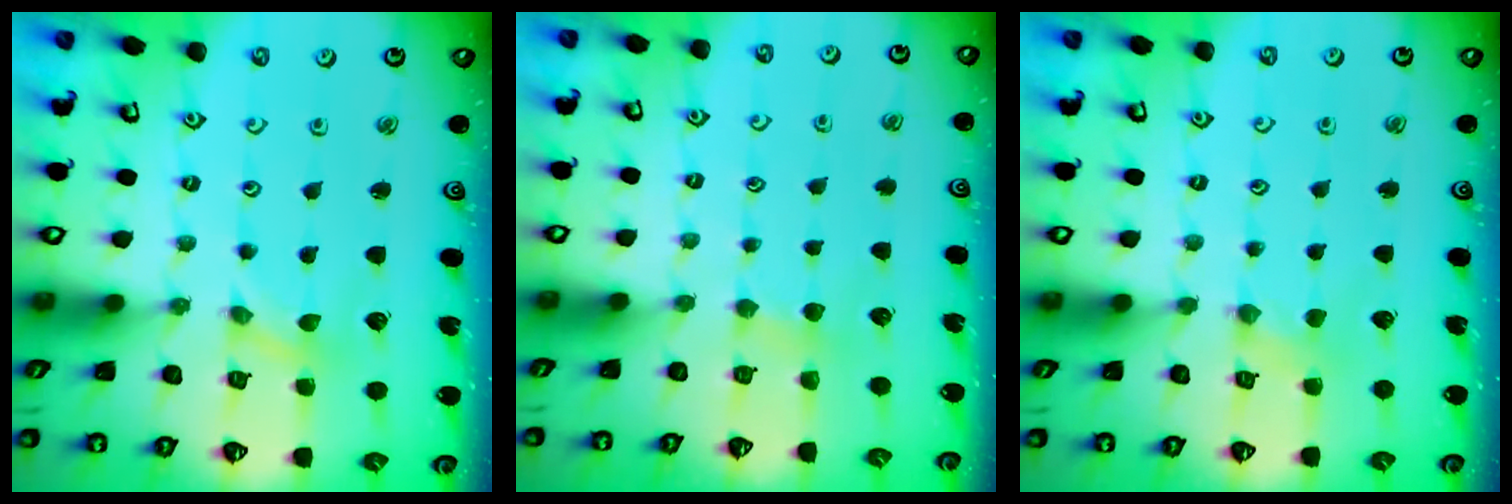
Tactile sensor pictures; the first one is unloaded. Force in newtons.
{"total": 3.3, "press": 3.2, "slide": 0.5}
{"total": 1.2, "press": 1.2, "slide": 0.3}